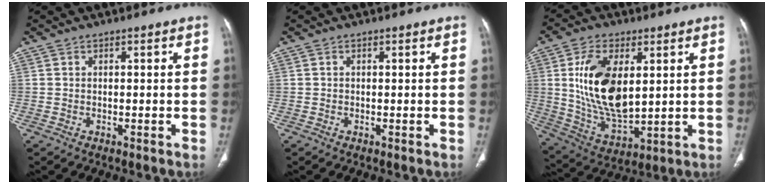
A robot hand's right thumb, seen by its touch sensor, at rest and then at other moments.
{"total": 0.0}
{"total": 16.8, "force": [3.4, 8.9, 13.8], "torque": [-0.249, -0.020, 0.075]}